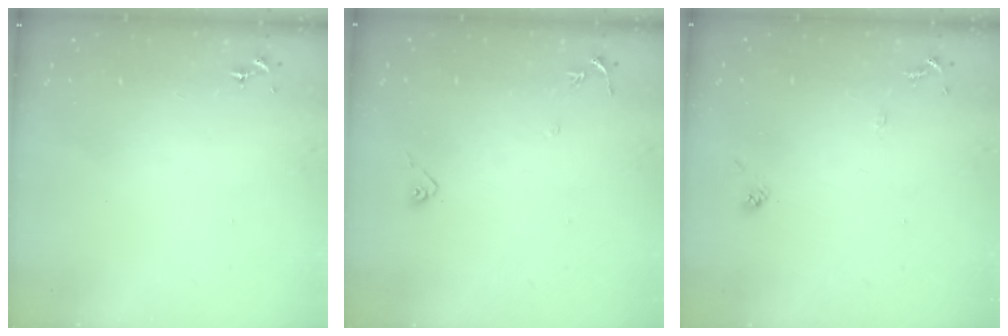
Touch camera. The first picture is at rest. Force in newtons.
{"total": 4.8, "press": 4.7, "slide": 1.0}
{"total": 7.8, "press": 7.7, "slide": 0.6}